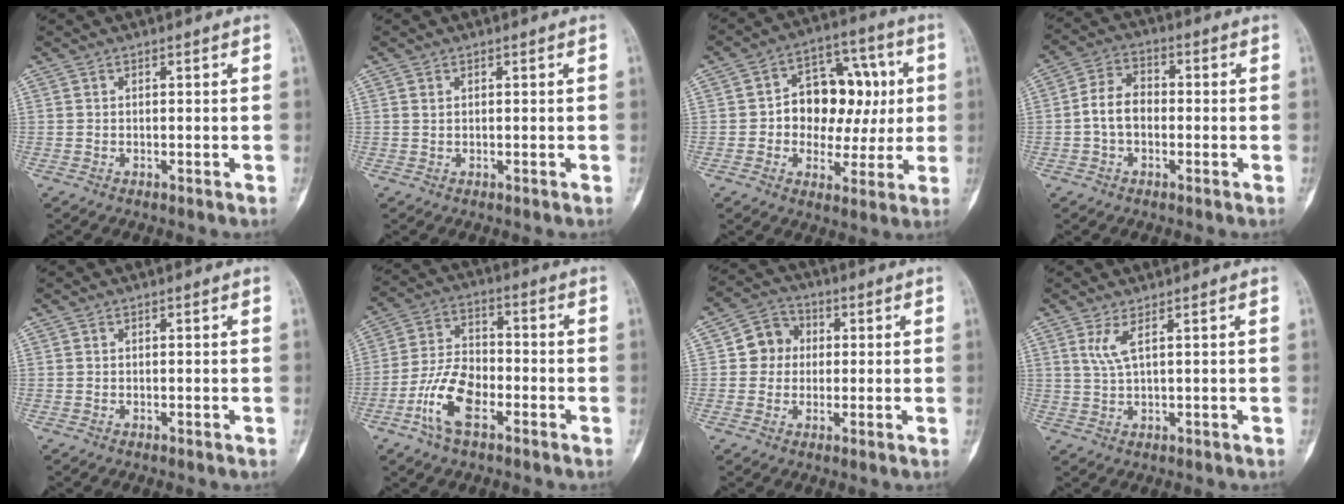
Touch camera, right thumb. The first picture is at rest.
{"total": 0.6, "force": [0.2, 0.3, 0.4], "torque": [-0.013, 0.004, 0.005]}
{"total": 15.6, "force": [1.1, 11.1, 10.9], "torque": [-0.099, 0.033, 0.016]}
{"total": 6.9, "force": [-1.0, 4.9, 4.9], "torque": [-0.081, 0.025, -0.027]}
{"total": 0.0}
{"total": 10.7, "force": [-4.8, 5.5, 7.9], "torque": [-0.151, 0.026, -0.094]}
{"total": 6.5, "force": [0.5, 6.0, 2.4], "torque": [-0.006, 0.011, -0.002]}
{"total": 3.3, "force": [1.5, 0.4, 2.9], "torque": [-0.072, -0.009, 0.041]}